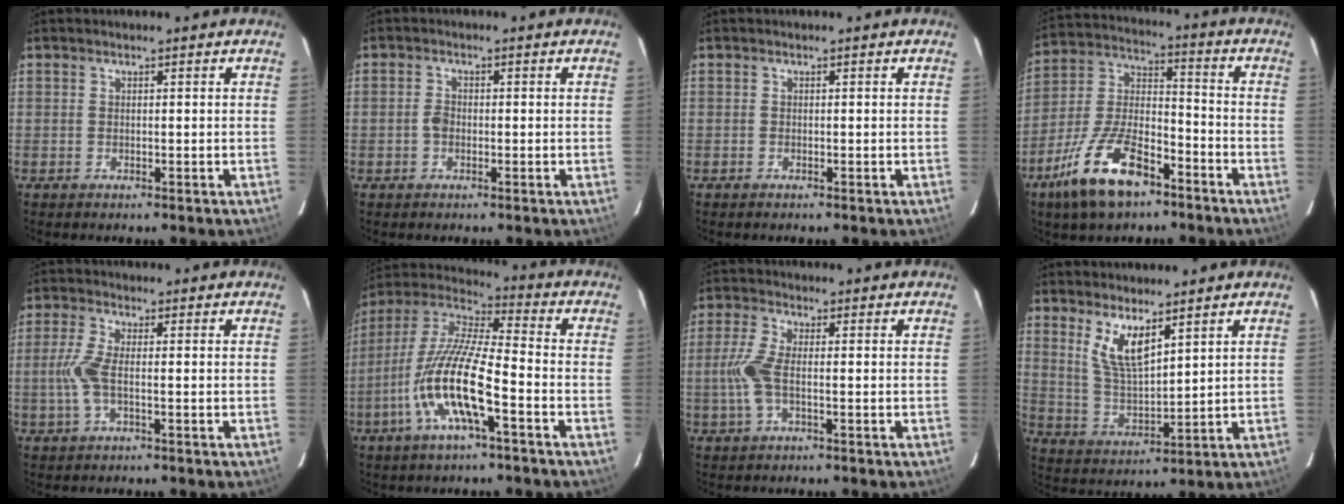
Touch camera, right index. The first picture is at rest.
{"total": 1.8, "force": [-0.7, 1.3, 1.0], "torque": [-0.022, 0.006, -0.015]}
{"total": 0.0}
{"total": 16.6, "force": [-10.2, 7.0, 11.1], "torque": [-0.232, -0.002, -0.183]}
{"total": 5.3, "force": [-1.1, 1.3, 5.0], "torque": [-0.114, 0.000, -0.021]}
{"total": 15.7, "force": [-6.3, 2.8, 14.2], "torque": [-0.283, -0.010, -0.128]}
{"total": 5.9, "force": [-1.2, 1.7, 5.6], "torque": [-0.126, 0.001, -0.024]}
{"total": 7.7, "force": [4.7, 2.4, 5.7], "torque": [-0.108, -0.010, 0.100]}